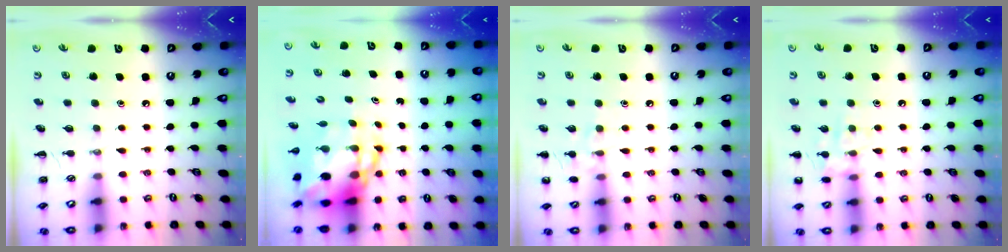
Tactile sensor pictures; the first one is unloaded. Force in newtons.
{"total": 7.8, "press": 7.6, "slide": 1.8}
{"total": 7.4, "press": 7.1, "slide": 2.1}
{"total": 9.2, "press": 9.1, "slide": 1.0}